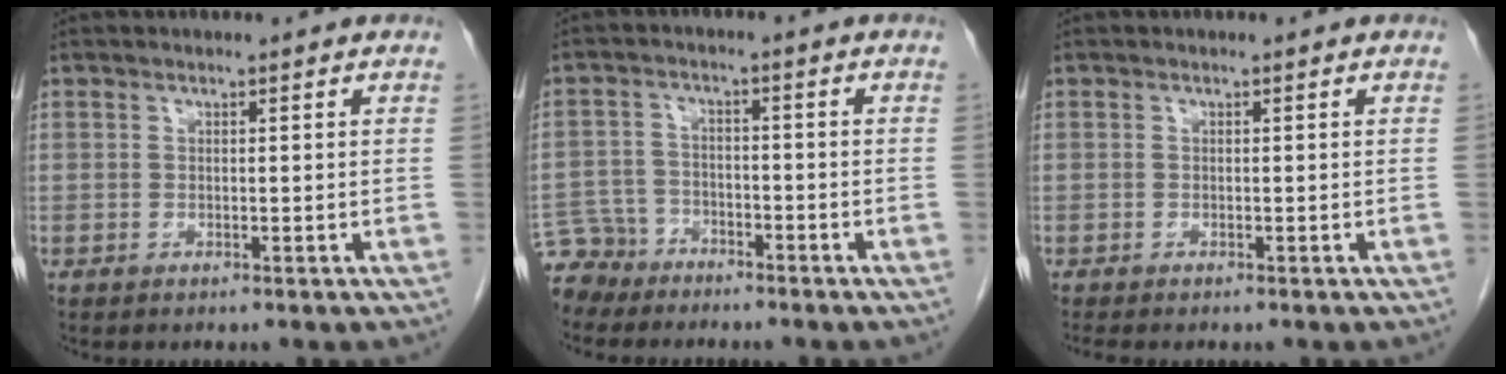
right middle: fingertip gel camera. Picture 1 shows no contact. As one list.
[{"total": 6.1, "force": [-5.7, 2.2, -0.3], "torque": [0.004, -0.003, -0.111]}, {"total": 1.2, "force": [-1.1, 0.1, 0.5], "torque": [-0.006, -0.001, -0.013]}]